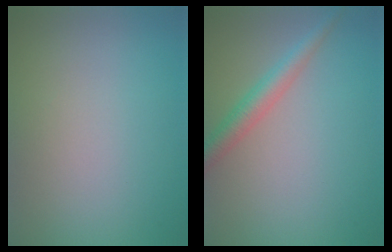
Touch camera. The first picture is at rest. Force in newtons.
{"total": 2.7, "press": 2.7, "slide": 0.1}